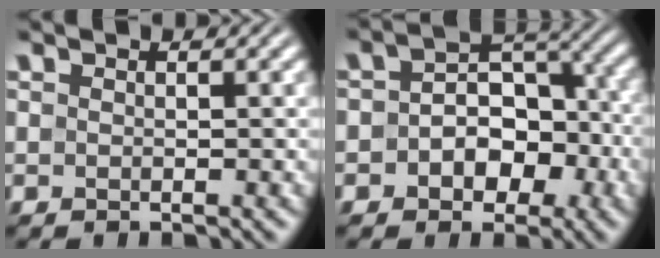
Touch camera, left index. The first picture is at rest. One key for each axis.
{"total": 6.2, "fx": -1.4, "fy": 4.4, "fz": 4.1, "tx": -0.048, "ty": 0.004, "tz": -0.024}